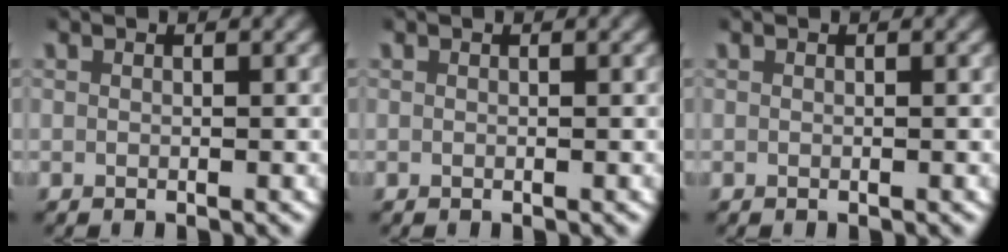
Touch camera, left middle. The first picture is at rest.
{"total": 0.0}
{"total": 0.0}